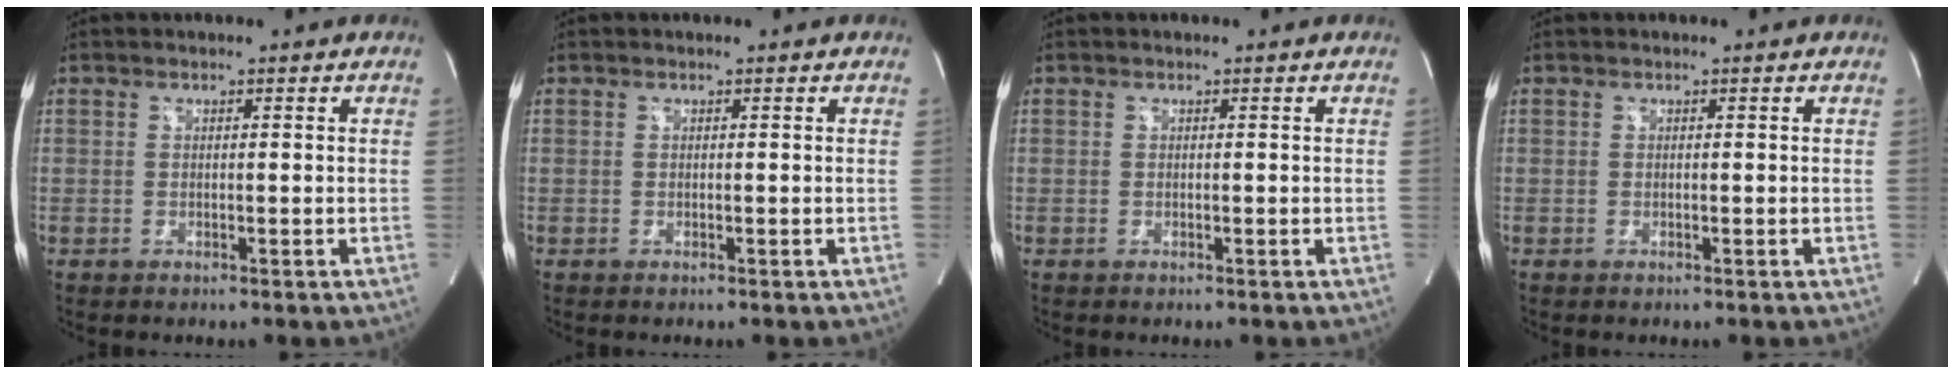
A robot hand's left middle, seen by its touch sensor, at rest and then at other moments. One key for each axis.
{"total": 0.0}
{"total": 0.0}
{"total": 0.0}